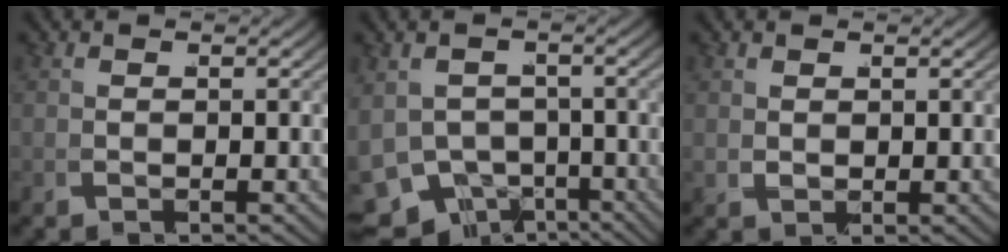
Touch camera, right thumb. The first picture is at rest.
{"total": 8.5, "force": [-3.9, 6.5, 3.9], "torque": [-0.083, -0.061, -0.044]}
{"total": 2.2, "force": [0.9, 1.7, 1.0], "torque": [-0.029, -0.005, 0.024]}